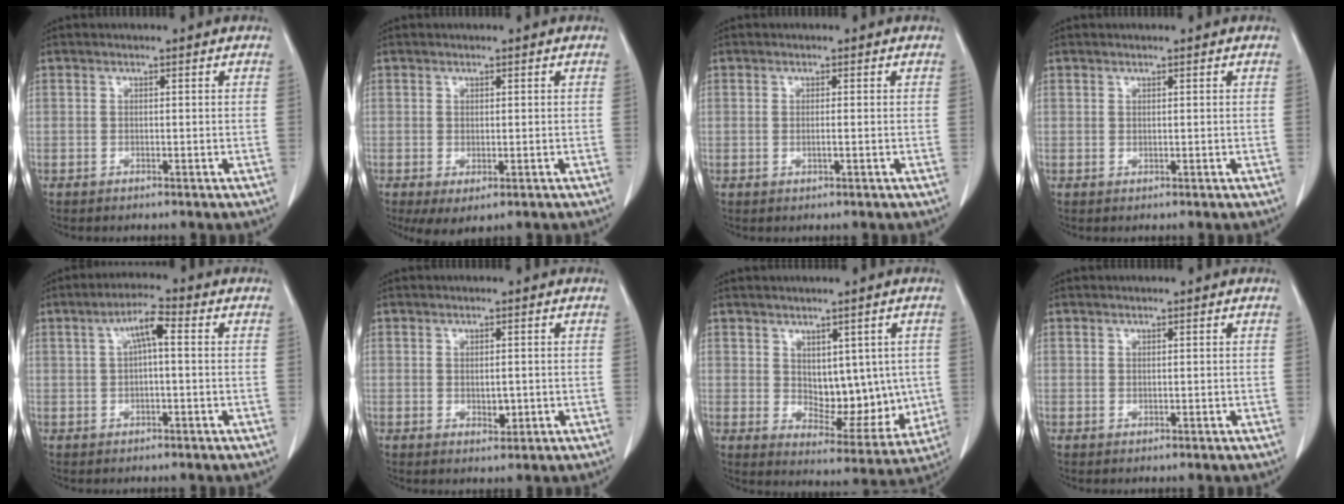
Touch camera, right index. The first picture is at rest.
{"total": 4.2, "force": [-1.7, 1.9, 3.4], "torque": [-0.056, -0.013, -0.020]}
{"total": 1.2, "force": [-0.2, 0.0, 1.2], "torque": [-0.024, -0.002, -0.003]}
{"total": 0.0}
{"total": 5.1, "force": [1.1, 1.1, 4.8], "torque": [-0.090, 0.016, 0.016]}
{"total": 2.4, "force": [-0.3, 1.2, 2.1], "torque": [-0.036, -0.005, 0.002]}
{"total": 10.4, "force": [1.1, 6.2, 8.3], "torque": [-0.102, -0.003, 0.038]}
{"total": 0.0}